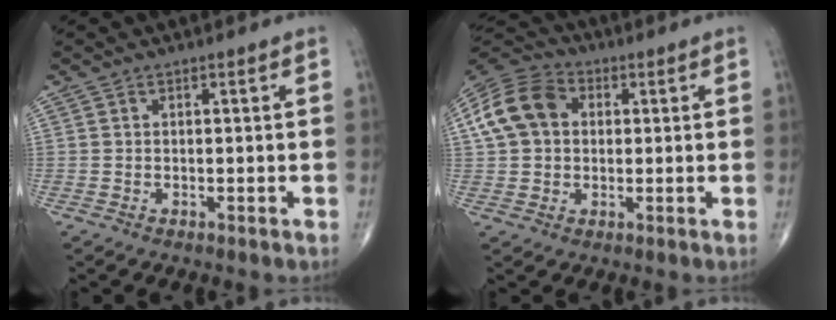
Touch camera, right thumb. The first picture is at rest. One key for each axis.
{"total": 12.9, "fx": 2.3, "fy": 9.9, "fz": 7.9, "tx": -0.147, "ty": 0.026, "tz": 0.033}